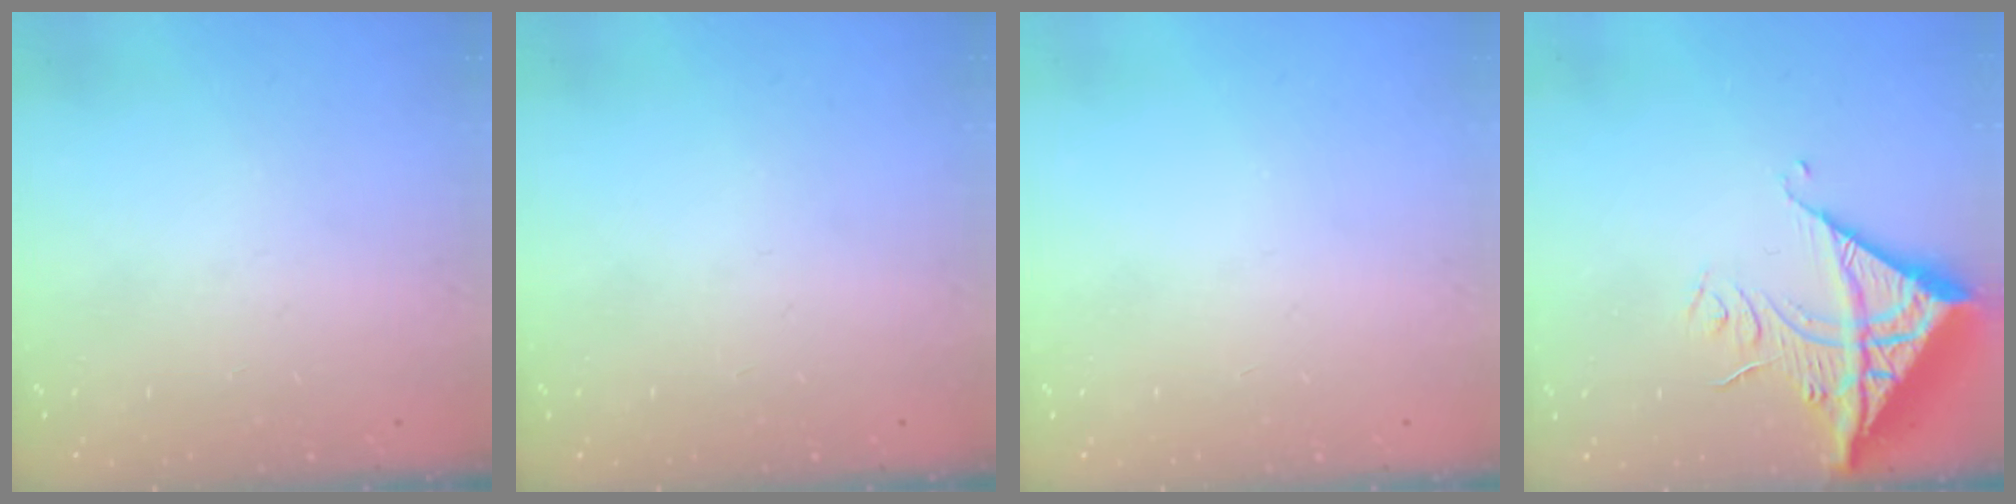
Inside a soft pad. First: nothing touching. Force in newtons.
{"total": 0.0}
{"total": 0.0}
{"total": 15.7, "press": 15.6, "slide": 1.8}